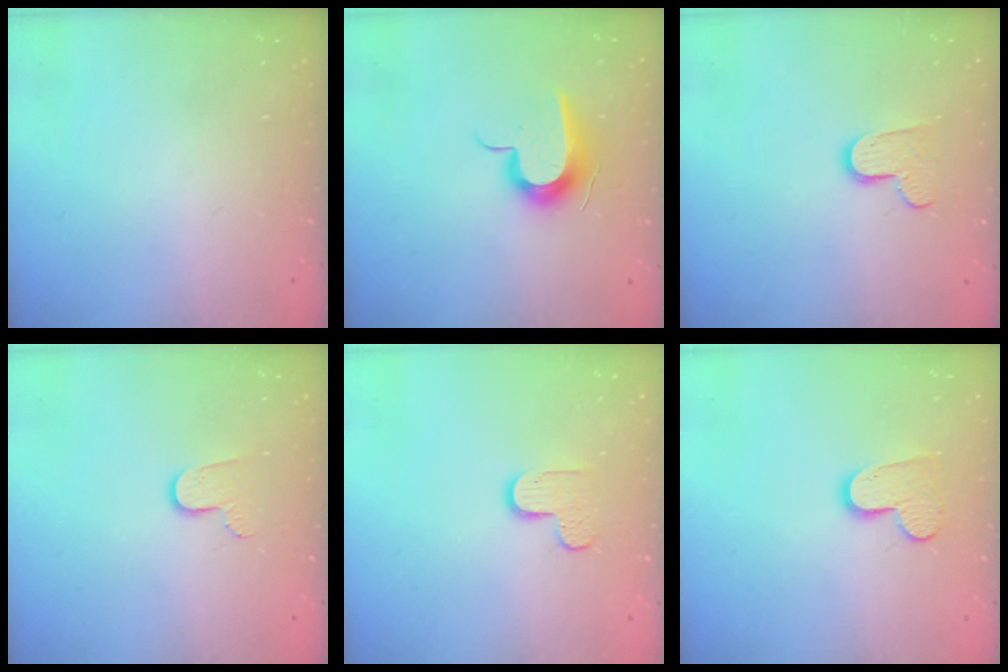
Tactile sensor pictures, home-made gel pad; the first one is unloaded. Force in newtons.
{"total": 10.6, "press": 10.5, "slide": 1.3}
{"total": 8.4, "press": 8.3, "slide": 0.2}
{"total": 7.0, "press": 7.0, "slide": 0.5}
{"total": 4.9, "press": 4.9, "slide": 0.2}
{"total": 9.9, "press": 9.8, "slide": 0.7}